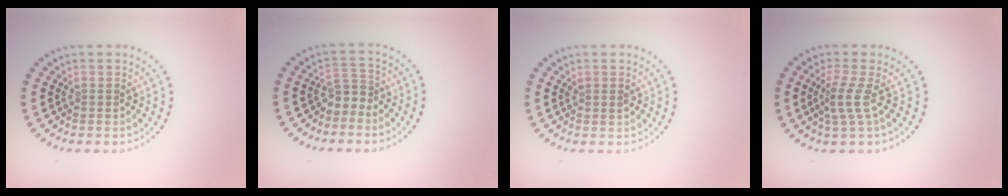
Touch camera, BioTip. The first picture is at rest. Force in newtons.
{"total": 2.0, "press": 1.3, "slide": 1.5}
{"total": 0.8, "press": 0.7, "slide": 0.3}
{"total": 2.4, "press": 1.6, "slide": 1.8}